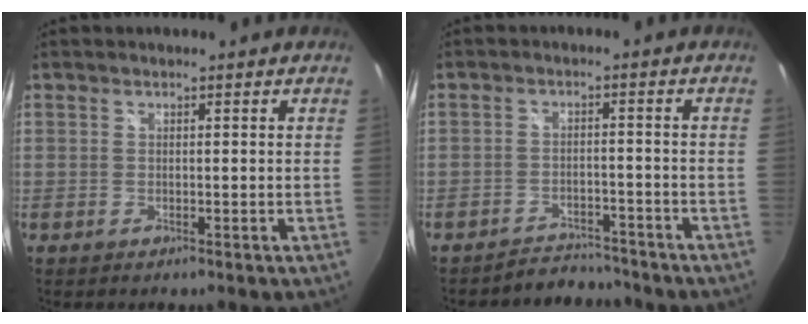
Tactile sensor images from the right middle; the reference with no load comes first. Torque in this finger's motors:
{"motor_torque": [-0.71, -1.23, -0.26, -0.11]}